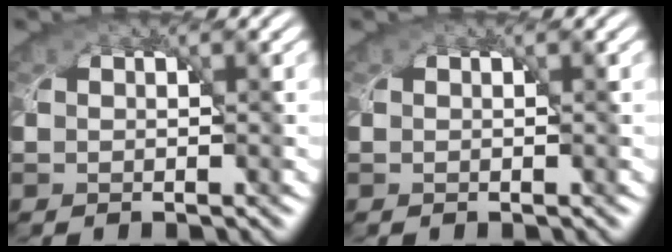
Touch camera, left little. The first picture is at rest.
{"total": 0.0}